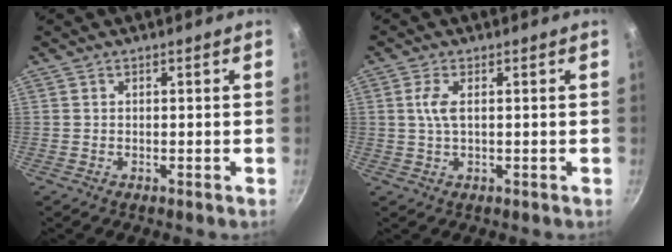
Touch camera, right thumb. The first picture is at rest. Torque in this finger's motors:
{"motor_torque": [0.80, 0.55, 0.68, 0.44, 0.04]}